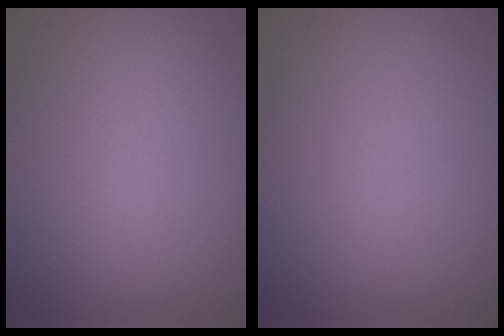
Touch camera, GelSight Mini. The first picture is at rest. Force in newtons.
{"total": 0.0}